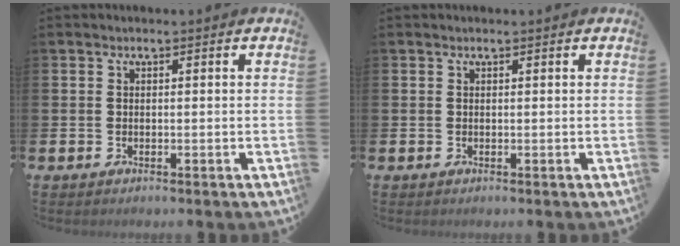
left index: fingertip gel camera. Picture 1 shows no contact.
{"total": 0.0}